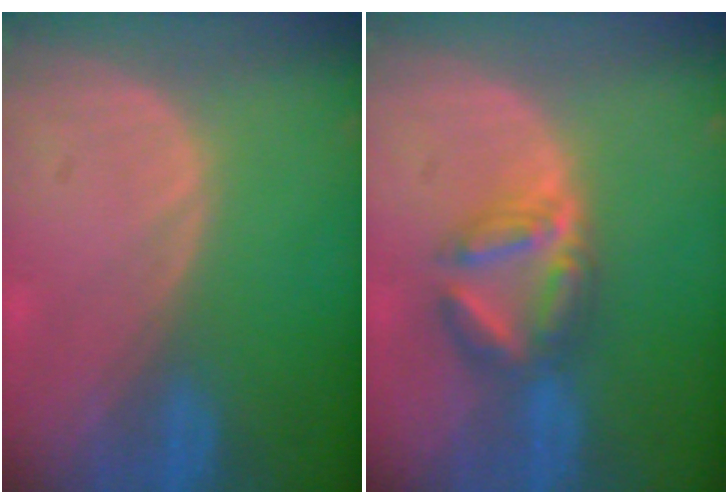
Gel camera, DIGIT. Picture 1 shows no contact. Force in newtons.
{"total": 5.8, "press": 5.7, "slide": 0.5}